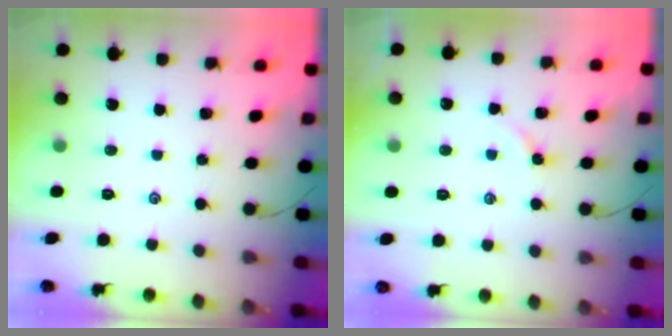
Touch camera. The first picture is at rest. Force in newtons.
{"total": 2.7, "press": 2.7, "slide": 0.4}